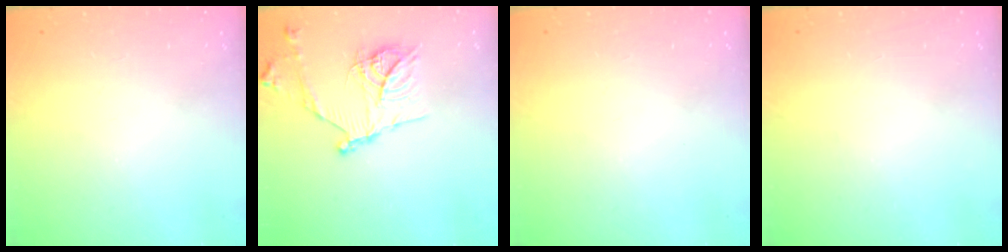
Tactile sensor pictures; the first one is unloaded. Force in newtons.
{"total": 18.1, "press": 18.0, "slide": 1.7}
{"total": 0.0}
{"total": 0.0}